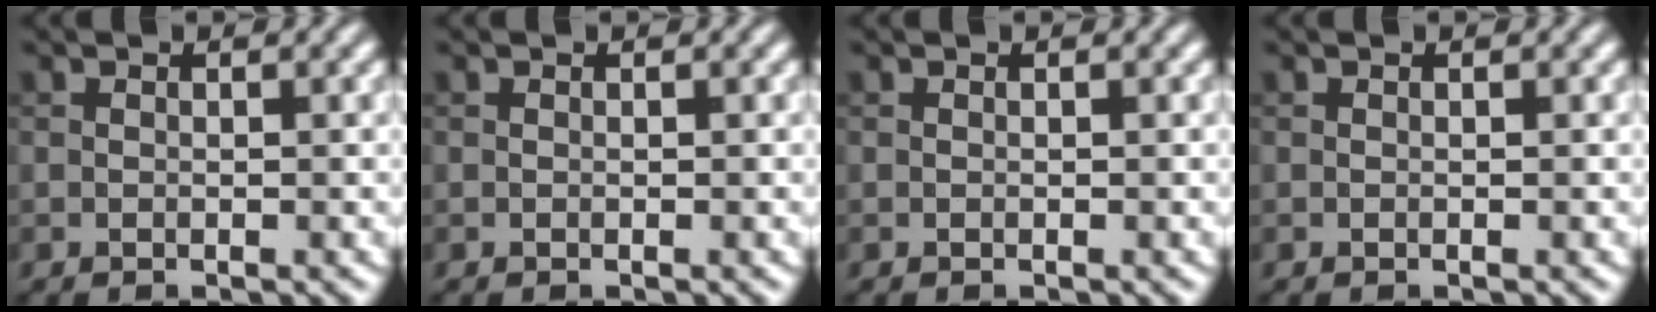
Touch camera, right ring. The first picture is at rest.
{"total": 0.0}
{"total": 0.0}
{"total": 0.0}